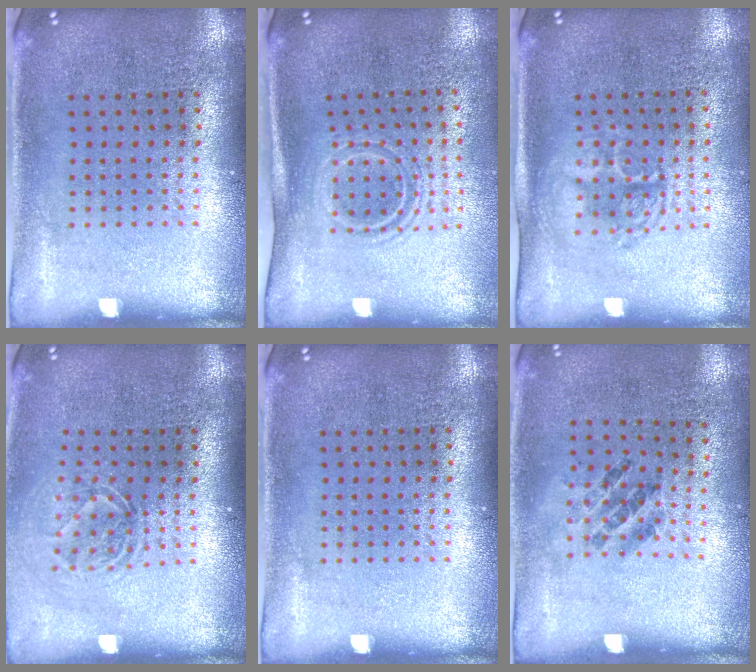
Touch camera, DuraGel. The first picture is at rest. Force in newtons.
{"total": 1.6, "press": 1.1, "slide": 1.1}
{"total": 1.5, "press": 1.3, "slide": 0.6}
{"total": 1.7, "press": 1.2, "slide": 1.1}
{"total": 0.0}
{"total": 1.2, "press": 0.7, "slide": 0.9}